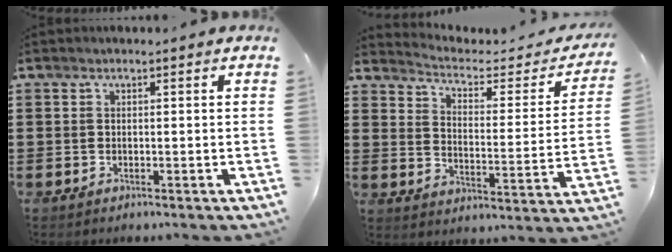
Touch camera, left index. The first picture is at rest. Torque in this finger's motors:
{"motor_torque": [2.14, 0.00, 0.00, -0.03]}